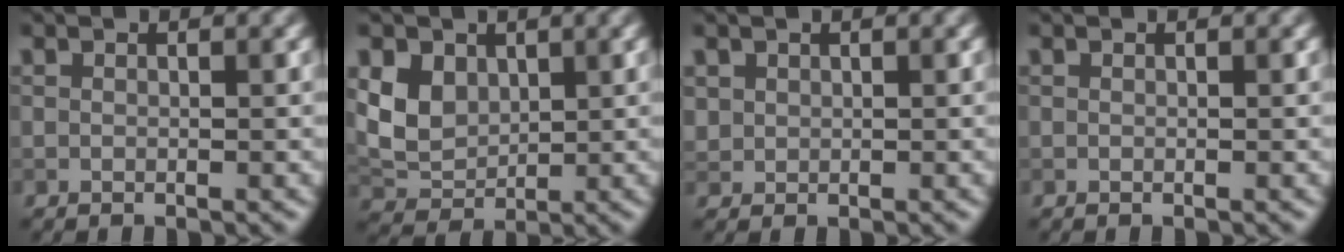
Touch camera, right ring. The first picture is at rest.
{"total": 4.2, "force": [1.3, 3.2, 2.4], "torque": [-0.056, -0.004, 0.026]}
{"total": 0.9, "force": [0.3, 0.8, 0.1], "torque": [0.000, -0.005, 0.012]}
{"total": 0.0}